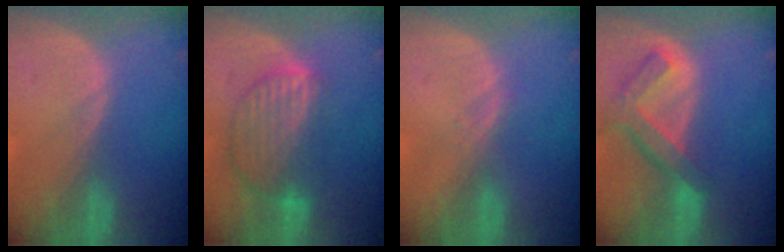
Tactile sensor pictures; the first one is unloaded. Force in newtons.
{"total": 9.0, "press": 7.8, "slide": 4.4}
{"total": 1.2, "press": 1.0, "slide": 0.7}
{"total": 7.4, "press": 6.4, "slide": 3.7}